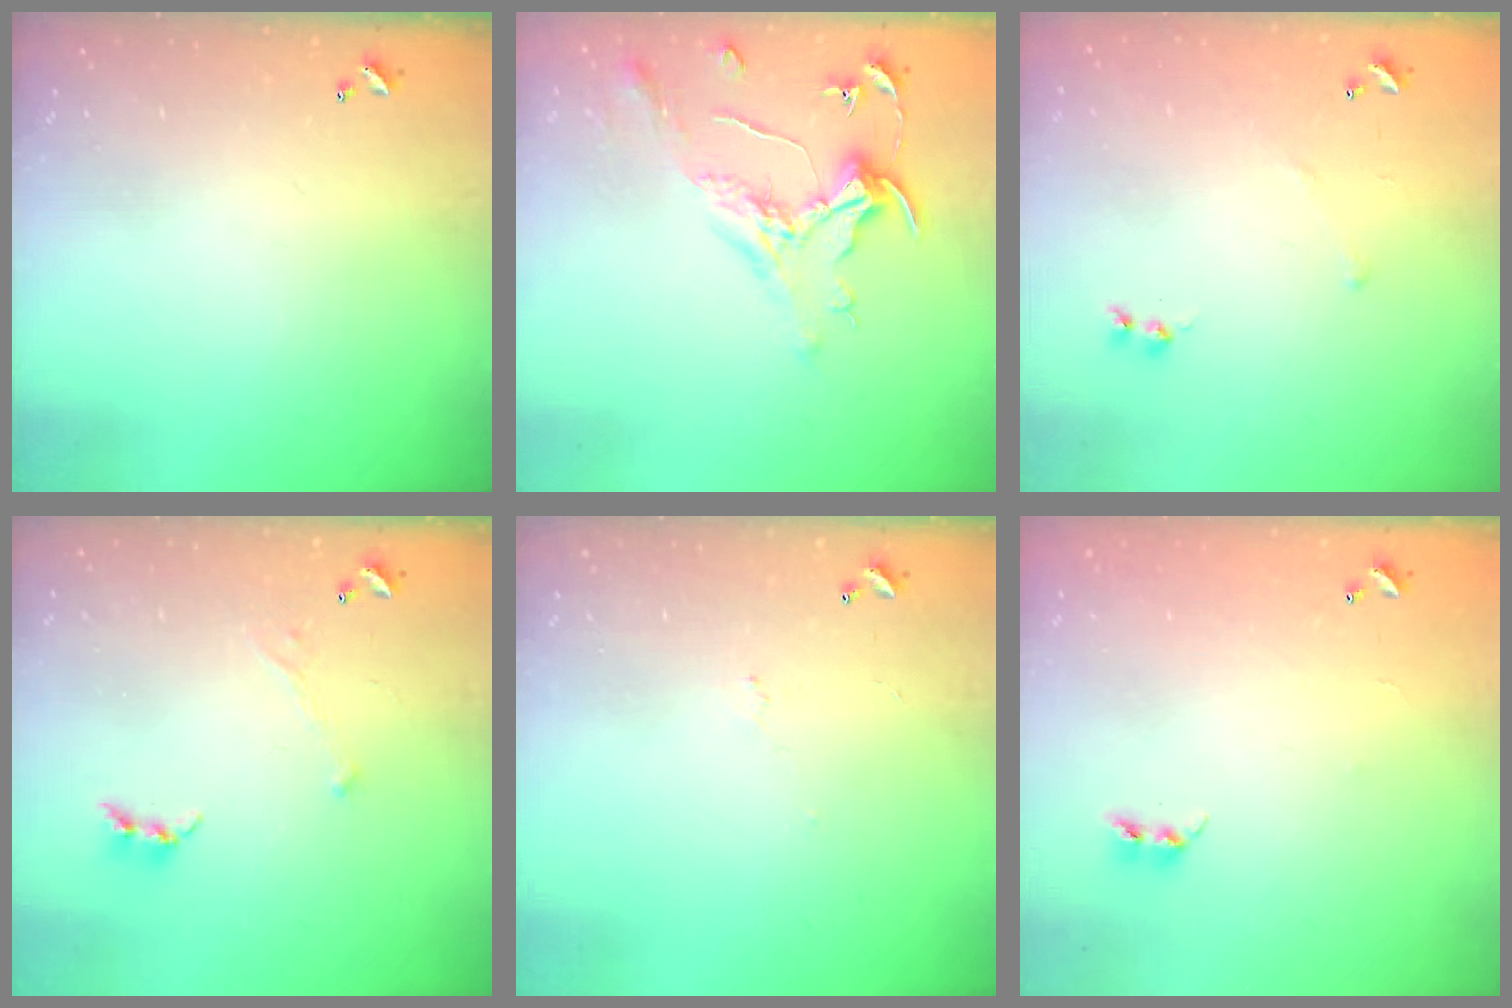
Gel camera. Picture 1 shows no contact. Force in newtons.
{"total": 1.6, "press": 1.4, "slide": 0.7}
{"total": 5.0, "press": 4.9, "slide": 0.9}
{"total": 0.0}
{"total": 1.9, "press": 1.8, "slide": 0.6}
{"total": 7.8, "press": 7.8, "slide": 0.4}